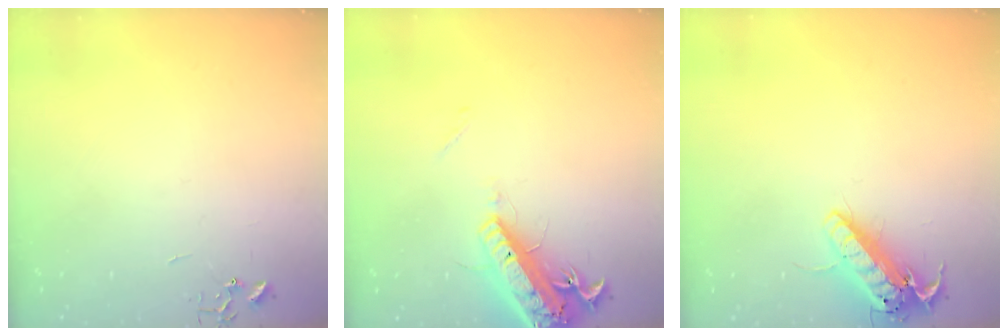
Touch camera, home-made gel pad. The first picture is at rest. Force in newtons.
{"total": 18.1, "press": 17.7, "slide": 3.9}
{"total": 14.9, "press": 14.7, "slide": 2.8}